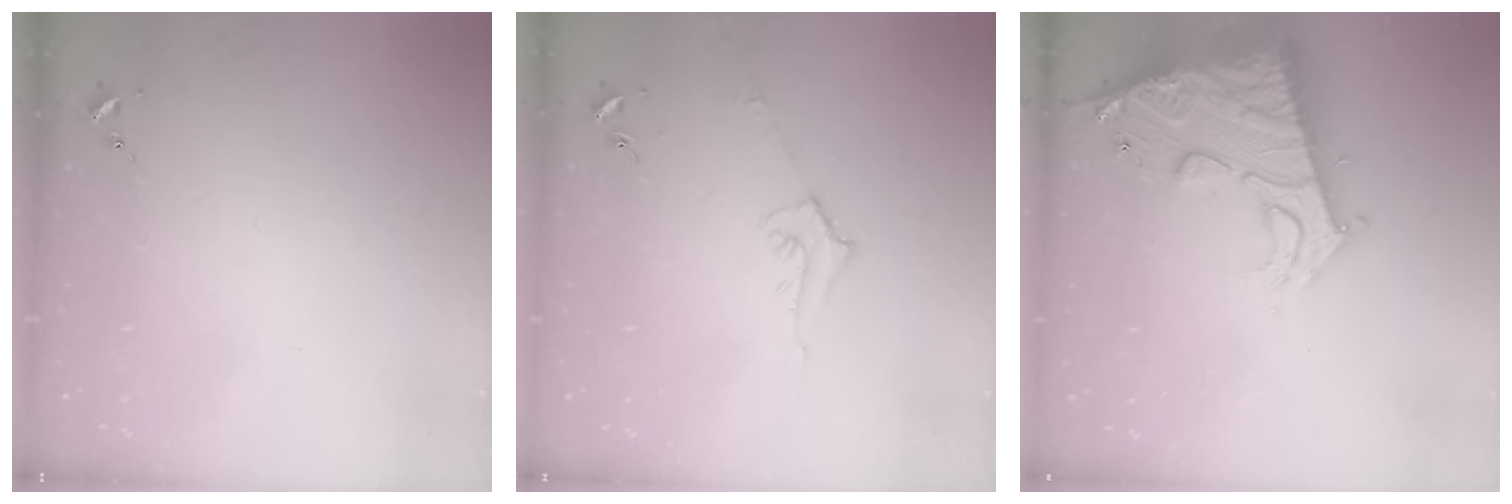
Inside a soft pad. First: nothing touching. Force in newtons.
{"total": 5.1, "press": 5.0, "slide": 0.6}
{"total": 18.9, "press": 18.8, "slide": 1.8}